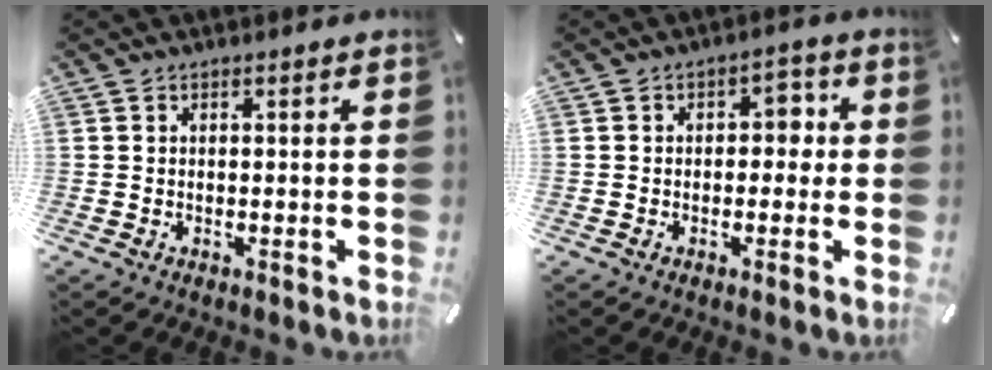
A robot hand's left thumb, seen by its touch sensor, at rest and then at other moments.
{"total": 3.9, "force": [-0.3, 2.9, 2.7], "torque": [-0.023, 0.002, -0.018]}